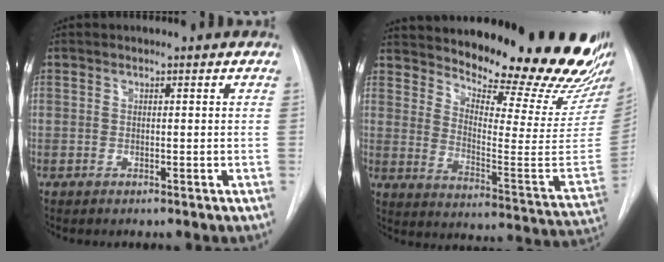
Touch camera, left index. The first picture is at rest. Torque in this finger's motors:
{"motor_torque": [0.60, -0.73, 0.33, 0.10]}